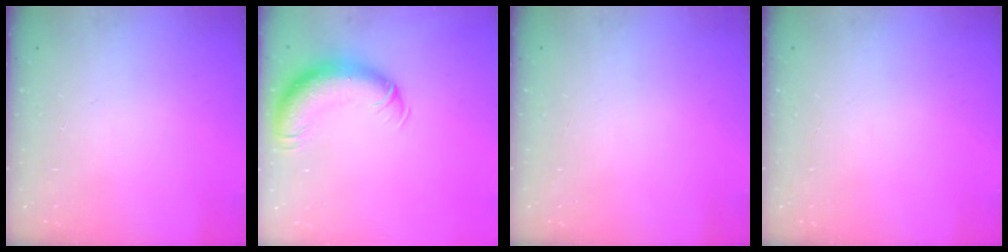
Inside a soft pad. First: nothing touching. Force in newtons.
{"total": 13.5, "press": 13.1, "slide": 3.5}
{"total": 0.0}
{"total": 0.0}